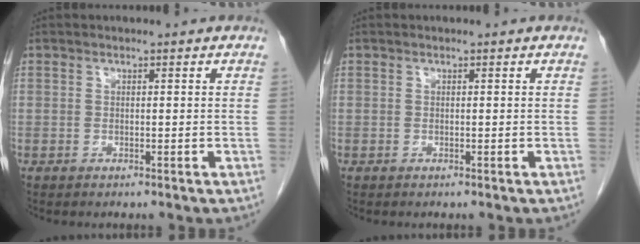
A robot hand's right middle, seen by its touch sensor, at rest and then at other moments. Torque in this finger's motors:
{"motor_torque": [-0.05, -0.22, 0.00, 0.00]}